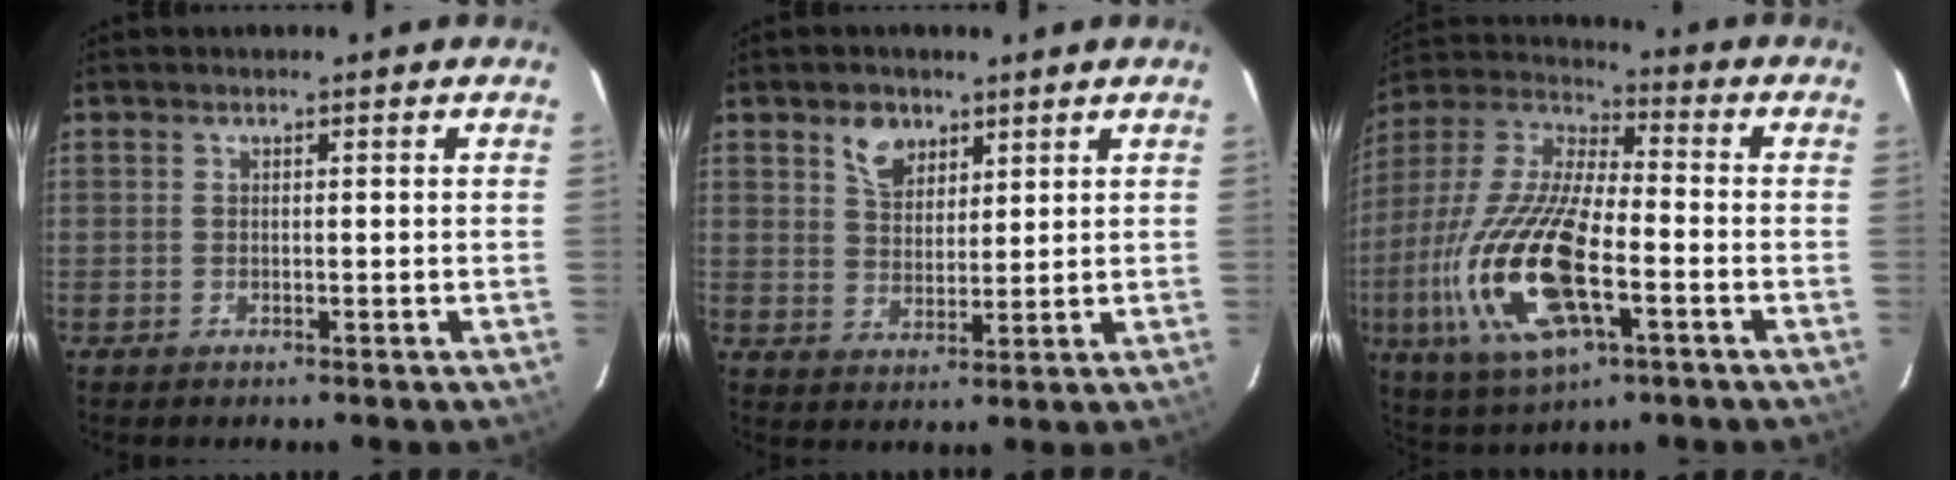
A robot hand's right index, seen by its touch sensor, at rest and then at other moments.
{"total": 5.6, "force": [3.4, 3.6, 2.5], "torque": [-0.034, 0.006, 0.065]}
{"total": 22.0, "force": [-6.4, 8.5, 19.2], "torque": [-0.412, -0.025, -0.121]}